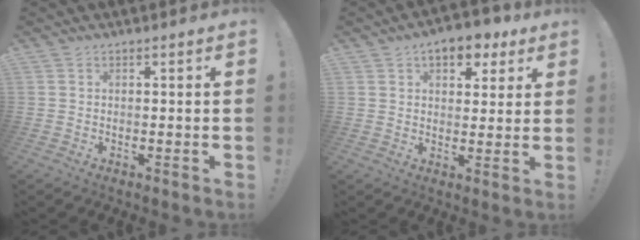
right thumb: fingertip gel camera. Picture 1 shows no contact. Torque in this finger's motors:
{"motor_torque": [0.25, 2.31, 0.50, 0.01, -0.01]}